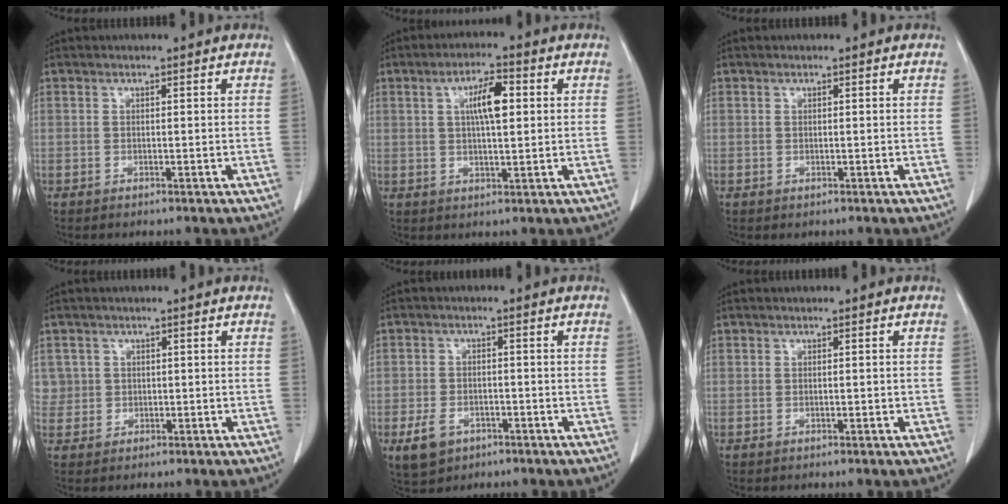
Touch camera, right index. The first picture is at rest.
{"total": 6.3, "force": [1.5, 1.5, 5.9], "torque": [-0.105, 0.008, 0.028]}
{"total": 0.0}
{"total": 2.5, "force": [0.6, 2.5, -0.2], "torque": [0.020, 0.005, 0.007]}
{"total": 4.9, "force": [-2.5, 3.4, 2.5], "torque": [-0.052, -0.001, -0.034]}
{"total": 0.7, "force": [-0.1, 0.2, 0.7], "torque": [-0.013, 0.000, 0.001]}